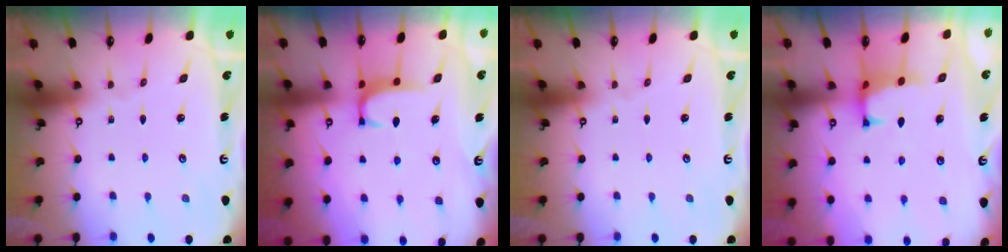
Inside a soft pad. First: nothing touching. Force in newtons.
{"total": 1.7, "press": 1.6, "slide": 0.5}
{"total": 0.0}
{"total": 1.5, "press": 1.3, "slide": 0.7}